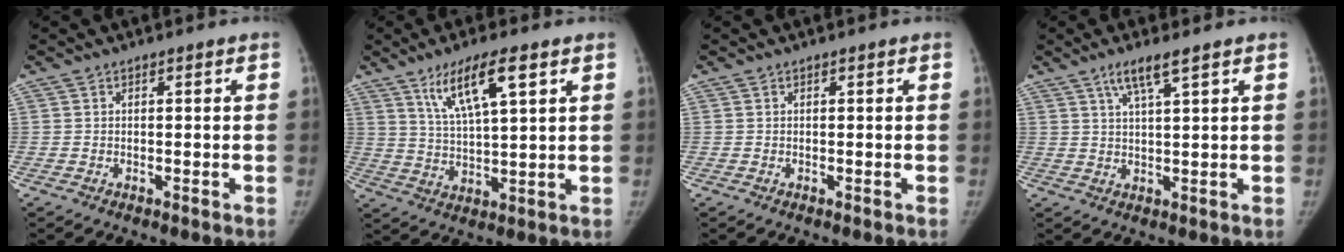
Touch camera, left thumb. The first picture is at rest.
{"total": 10.2, "force": [5.3, 2.2, 8.4], "torque": [-0.152, -0.017, 0.104]}
{"total": 0.0}
{"total": 4.8, "force": [2.9, 0.3, 3.8], "torque": [-0.078, -0.010, 0.061]}